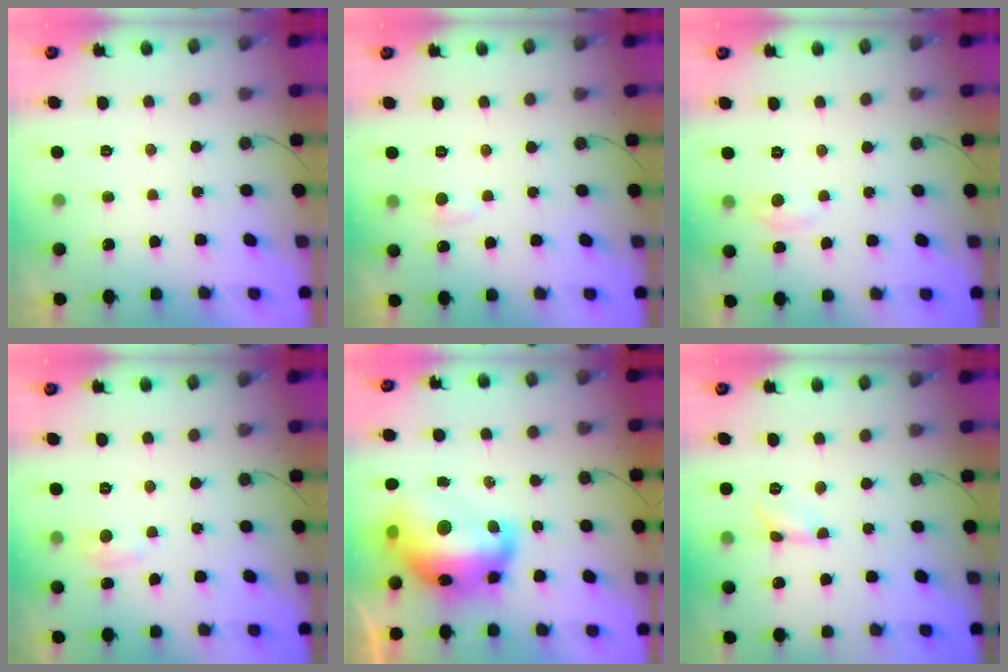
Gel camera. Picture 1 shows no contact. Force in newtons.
{"total": 4.1, "press": 4.1, "slide": 0.5}
{"total": 2.8, "press": 2.8, "slide": 0.4}
{"total": 4.4, "press": 4.3, "slide": 0.6}
{"total": 21.7, "press": 21.7, "slide": 1.5}
{"total": 2.5, "press": 2.5, "slide": 0.3}